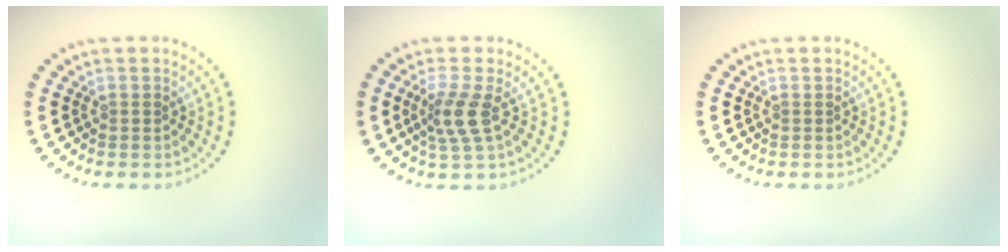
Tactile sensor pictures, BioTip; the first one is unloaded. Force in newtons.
{"total": 2.8, "press": 2.2, "slide": 1.8}
{"total": 0.0}